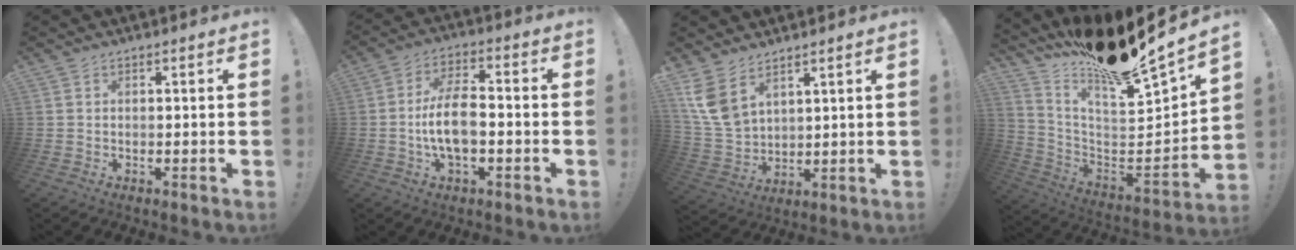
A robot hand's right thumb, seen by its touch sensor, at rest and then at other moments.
{"total": 11.0, "force": [-2.7, 5.4, 9.1], "torque": [-0.177, 0.012, -0.049]}
{"total": 10.9, "force": [6.6, 6.6, 5.7], "torque": [-0.122, -0.038, 0.133]}
{"total": 17.8, "force": [15.1, 1.7, 9.2], "torque": [-0.138, -0.138, 0.239]}